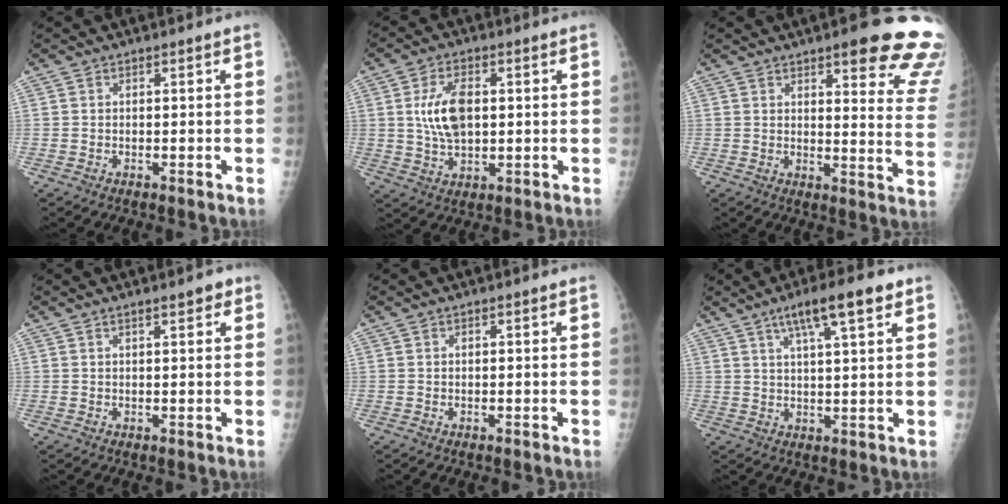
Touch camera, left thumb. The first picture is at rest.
{"total": 8.9, "force": [1.3, 4.9, 7.3], "torque": [-0.133, -0.002, 0.030]}
{"total": 18.8, "force": [13.0, 4.6, 12.7], "torque": [-0.118, -0.065, 0.144]}
{"total": 2.5, "force": [1.6, 0.7, 1.8], "torque": [-0.017, -0.004, 0.020]}
{"total": 0.0}
{"total": 9.8, "force": [5.6, 1.7, 7.9], "torque": [-0.126, -0.008, 0.090]}